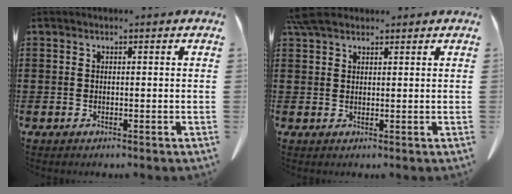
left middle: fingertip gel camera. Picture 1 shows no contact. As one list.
[{"total": 3.6, "force": [2.9, 1.4, 1.6], "torque": [-0.040, 0.003, 0.057]}]